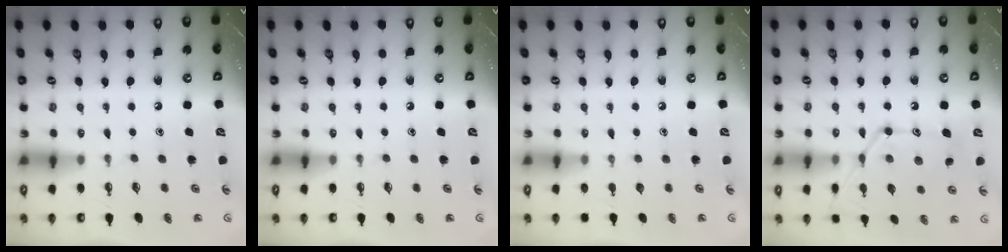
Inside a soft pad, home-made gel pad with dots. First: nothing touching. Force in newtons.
{"total": 0.0}
{"total": 0.0}
{"total": 16.1, "press": 16.0, "slide": 1.4}